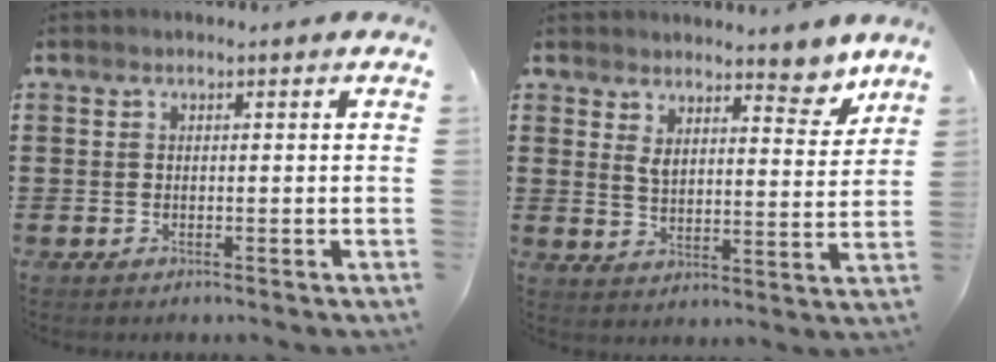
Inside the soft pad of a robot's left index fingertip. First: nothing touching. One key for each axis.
{"total": 6.0, "fx": 5.0, "fy": 1.8, "fz": 2.8, "tx": -0.050, "ty": -0.025, "tz": 0.082}